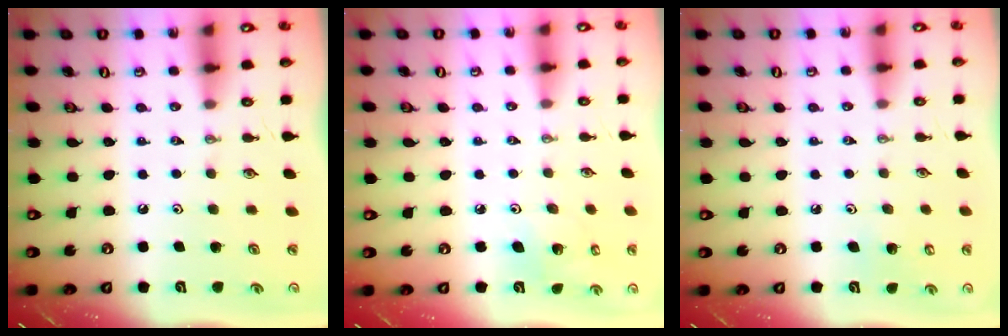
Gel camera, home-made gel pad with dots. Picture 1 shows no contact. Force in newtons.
{"total": 5.6, "press": 5.1, "slide": 2.3}
{"total": 5.2, "press": 5.1, "slide": 0.5}